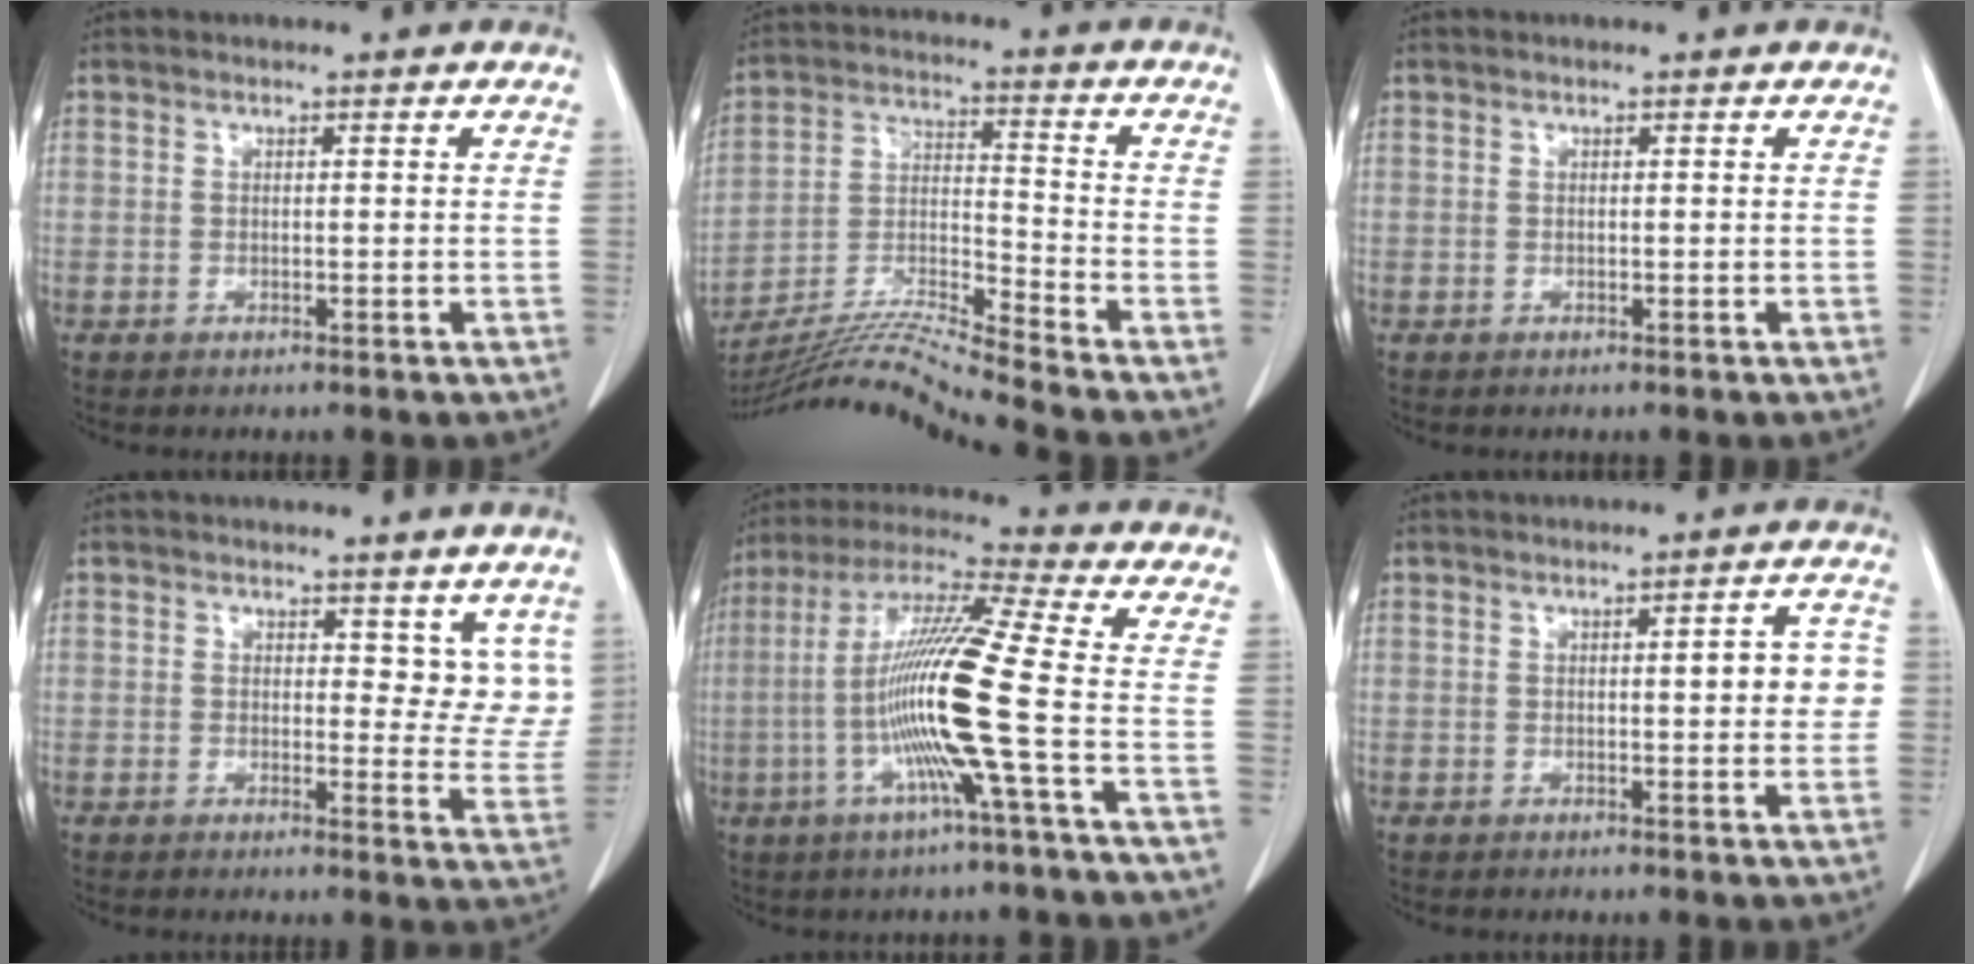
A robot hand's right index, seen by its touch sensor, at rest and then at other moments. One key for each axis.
{"total": 14.0, "fx": -12.9, "fy": -3.2, "fz": 4.5, "tx": -0.084, "ty": 0.000, "tz": -0.238}
{"total": 0.0}
{"total": 5.8, "fx": 3.7, "fy": 3.2, "fz": 3.1, "tx": -0.016, "ty": -0.020, "tz": 0.036}
{"total": 15.4, "fx": -3.2, "fy": -1.6, "fz": 14.9, "tx": -0.294, "ty": -0.005, "tz": -0.076}
{"total": 5.1, "fx": 0.3, "fy": 1.3, "fz": 4.9, "tx": -0.058, "ty": 0.012, "tz": 0.002}